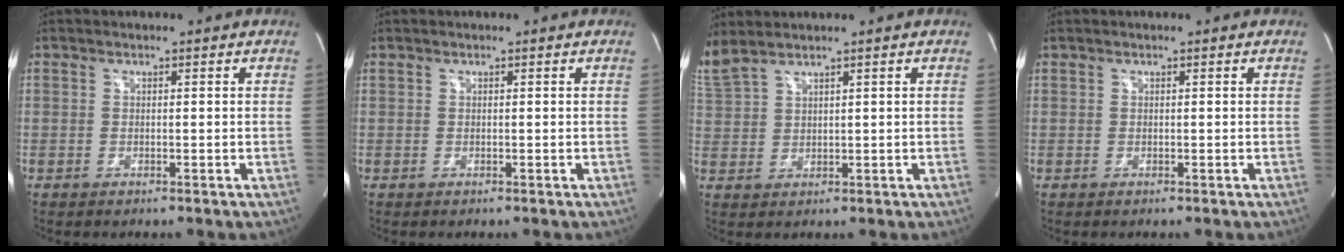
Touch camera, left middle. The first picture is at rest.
{"total": 0.0}
{"total": 4.9, "force": [4.4, 0.2, 2.1], "torque": [-0.073, 0.017, 0.107]}
{"total": 0.0}